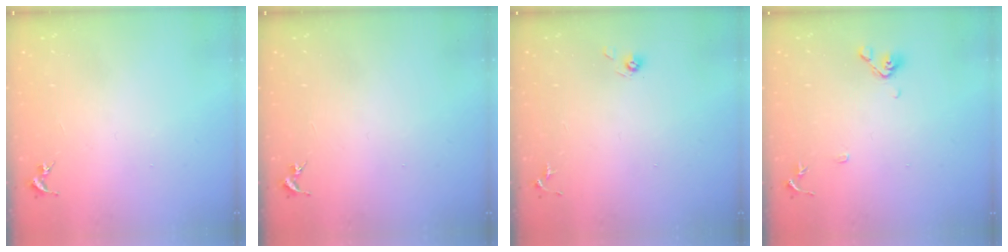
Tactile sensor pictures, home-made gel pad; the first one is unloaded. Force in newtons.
{"total": 0.0}
{"total": 4.7, "press": 4.4, "slide": 1.5}
{"total": 8.9, "press": 8.7, "slide": 1.9}